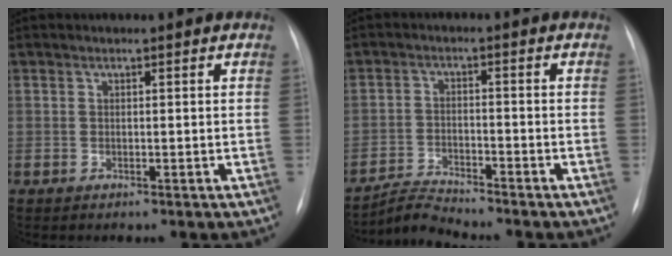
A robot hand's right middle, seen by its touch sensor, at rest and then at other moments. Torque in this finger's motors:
{"motor_torque": [-0.35, -0.31, -0.05, -0.01]}